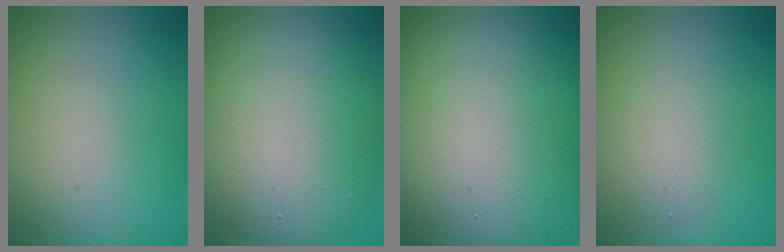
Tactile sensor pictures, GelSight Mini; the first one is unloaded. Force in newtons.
{"total": 10.6, "press": 10.6, "slide": 0.8}
{"total": 18.2, "press": 18.1, "slide": 1.3}
{"total": 2.5, "press": 2.5, "slide": 0.1}